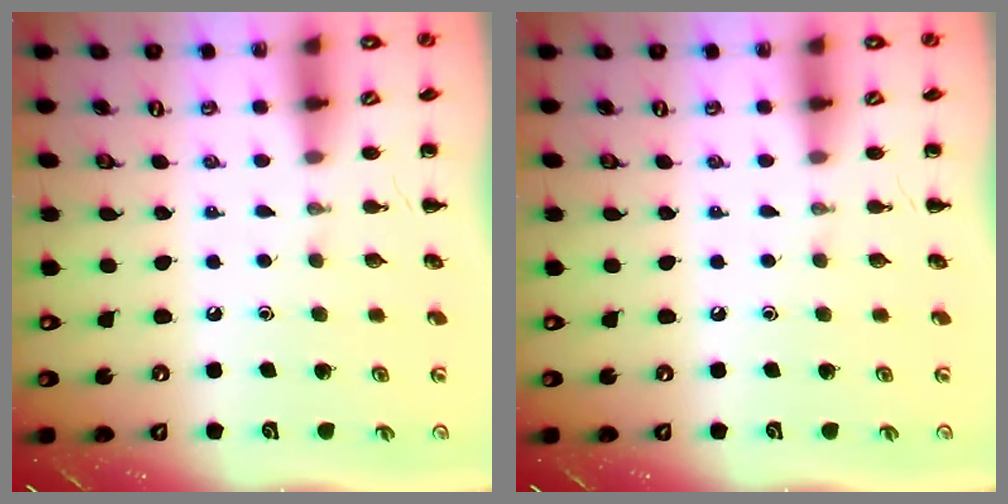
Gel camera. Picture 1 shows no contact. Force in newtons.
{"total": 0.0}